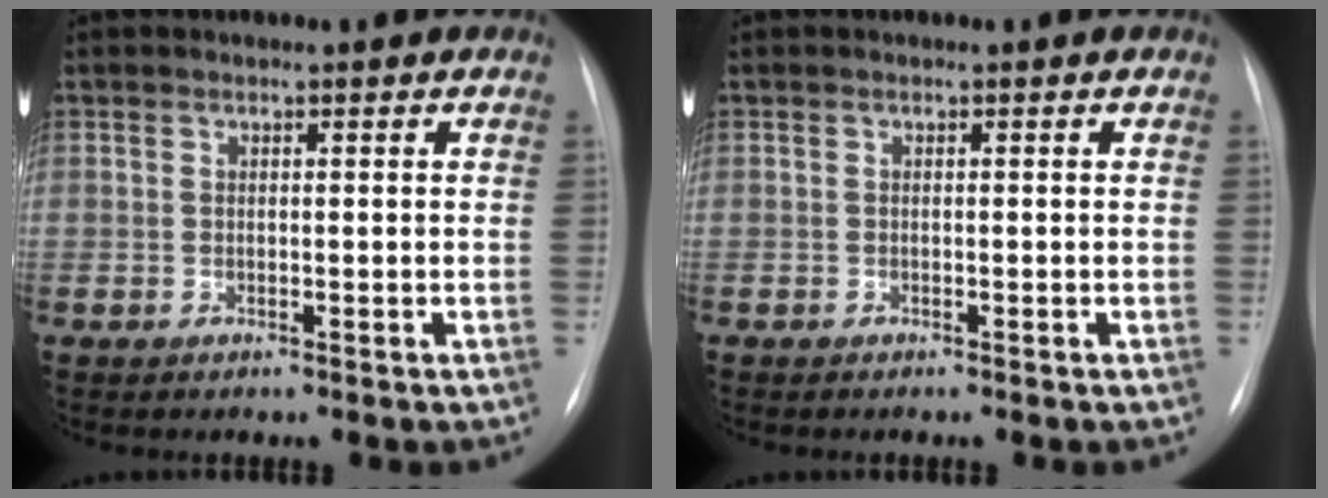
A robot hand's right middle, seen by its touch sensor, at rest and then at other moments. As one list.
[{"total": 0.0}]